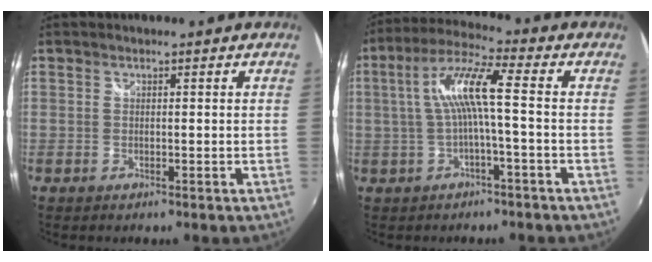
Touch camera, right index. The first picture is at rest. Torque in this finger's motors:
{"motor_torque": [1.13, -0.27, 0.65, 0.18]}